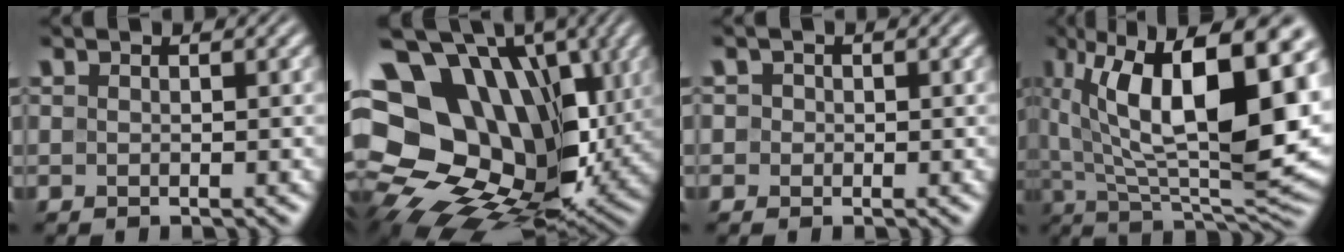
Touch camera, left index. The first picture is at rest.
{"total": 21.1, "force": [3.2, 15.3, 14.2], "torque": [-0.268, 0.022, 0.073]}
{"total": 1.1, "force": [0.2, 1.1, 0.3], "torque": [0.004, 0.003, -0.006]}
{"total": 15.7, "force": [4.1, 6.0, 13.9], "torque": [-0.226, 0.007, 0.061]}